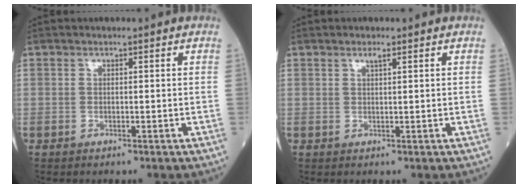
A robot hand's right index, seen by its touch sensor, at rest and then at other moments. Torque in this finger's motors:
{"motor_torque": [0.22, 0.09, 0.07, 0.03]}